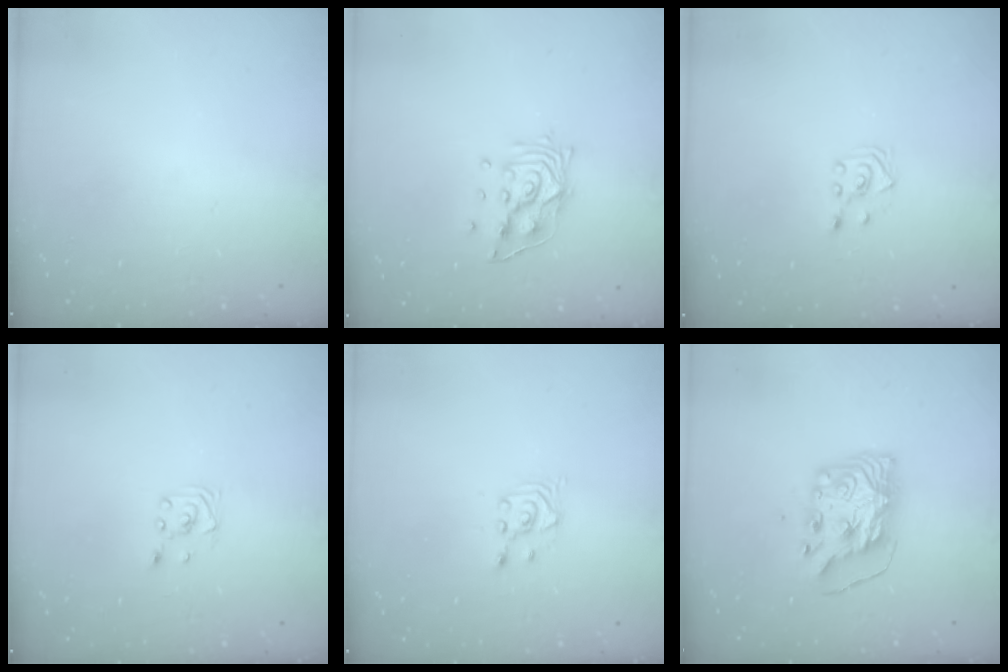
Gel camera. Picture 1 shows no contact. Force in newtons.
{"total": 11.1, "press": 11.1, "slide": 1.4}
{"total": 3.7, "press": 3.6, "slide": 0.8}
{"total": 2.0, "press": 2.0, "slide": 0.1}
{"total": 2.6, "press": 2.5, "slide": 0.3}
{"total": 8.3, "press": 8.3, "slide": 0.9}